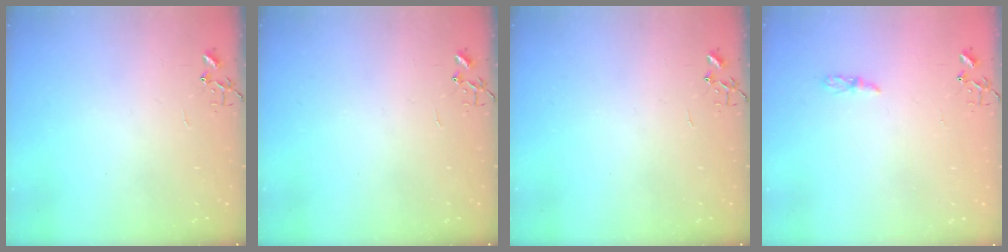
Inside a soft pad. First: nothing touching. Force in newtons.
{"total": 0.0}
{"total": 0.0}
{"total": 3.2, "press": 3.2, "slide": 0.4}